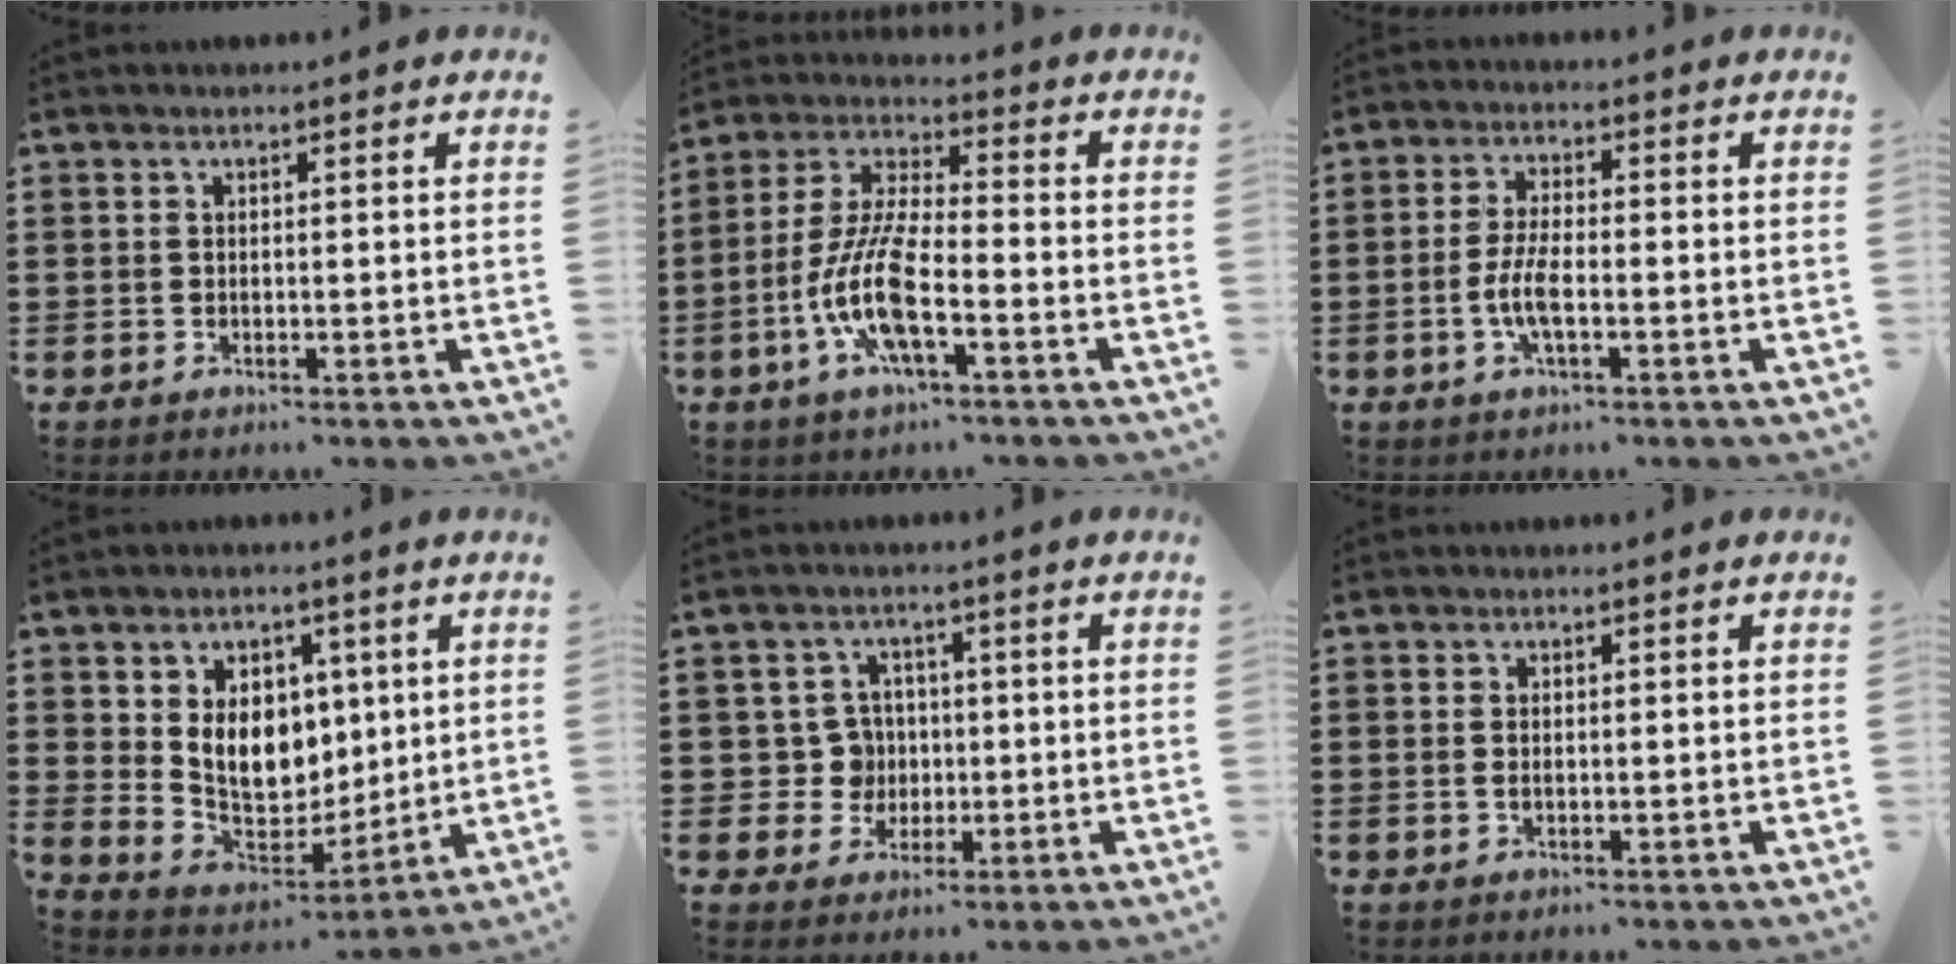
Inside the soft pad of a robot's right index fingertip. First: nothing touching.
{"total": 10.5, "force": [-4.0, 2.9, 9.3], "torque": [-0.214, -0.008, -0.080]}
{"total": 5.2, "force": [-1.3, 1.6, 4.7], "torque": [-0.109, -0.004, -0.031]}
{"total": 9.0, "force": [2.1, 7.2, 5.0], "torque": [-0.105, 0.005, 0.040]}
{"total": 5.3, "force": [-0.1, 5.0, 1.7], "torque": [-0.052, 0.016, -0.002]}
{"total": 0.8, "force": [0.0, 0.4, 0.7], "torque": [-0.016, 0.000, 0.001]}